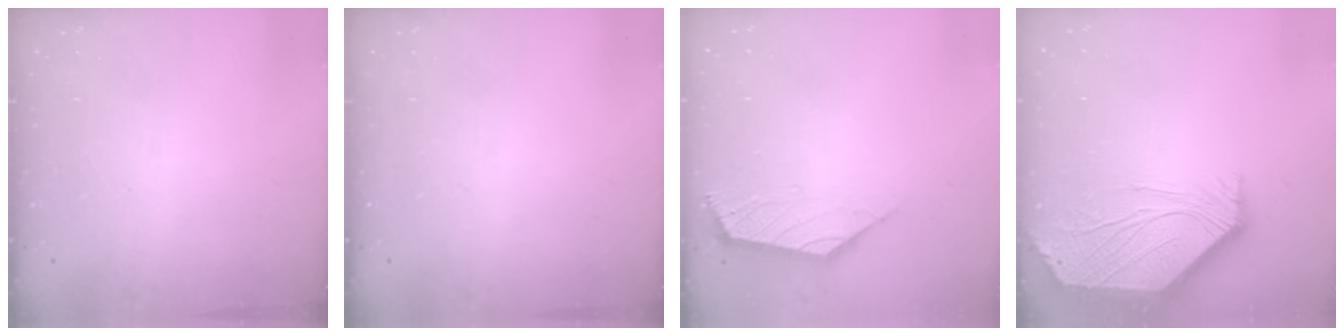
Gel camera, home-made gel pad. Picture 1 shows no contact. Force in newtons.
{"total": 0.0}
{"total": 2.9, "press": 2.8, "slide": 0.7}
{"total": 4.7, "press": 4.7, "slide": 0.5}